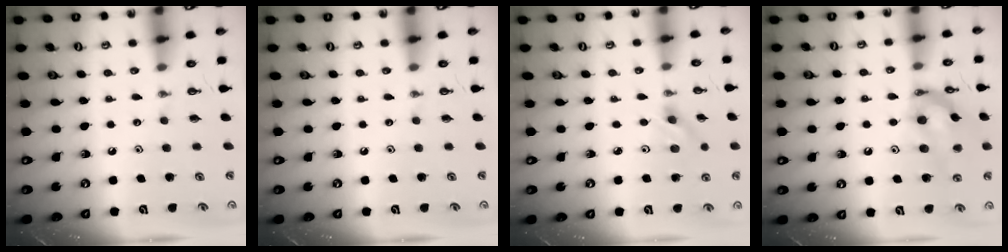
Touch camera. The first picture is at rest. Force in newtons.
{"total": 0.0}
{"total": 2.8, "press": 2.4, "slide": 1.4}
{"total": 14.3, "press": 14.2, "slide": 1.8}